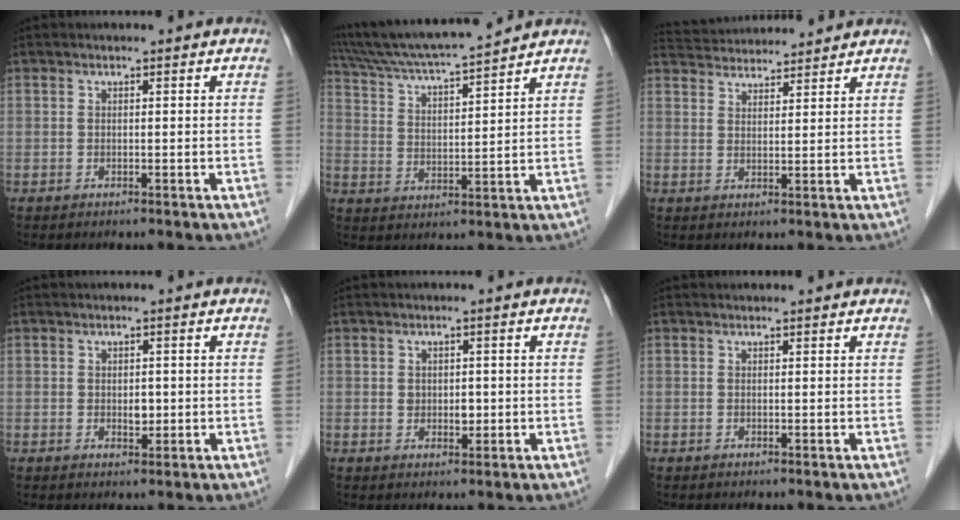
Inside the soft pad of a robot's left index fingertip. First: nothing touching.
{"total": 14.1, "force": [12.8, -0.4, 5.8], "torque": [-0.115, 0.013, 0.218]}
{"total": 9.2, "force": [9.0, 0.8, 1.8], "torque": [-0.042, 0.035, 0.141]}
{"total": 1.8, "force": [-0.3, 1.2, 1.3], "torque": [-0.021, -0.003, -0.002]}
{"total": 2.1, "force": [-0.2, 1.6, 1.4], "torque": [-0.021, -0.002, 0.000]}
{"total": 1.5, "force": [1.5, 0.2, 0.5], "torque": [-0.012, 0.018, 0.020]}